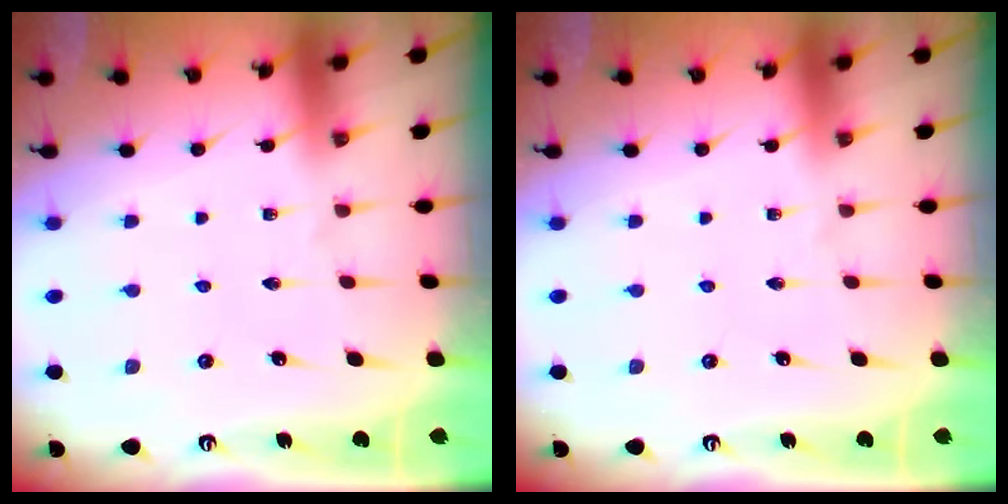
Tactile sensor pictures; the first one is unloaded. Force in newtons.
{"total": 0.0}